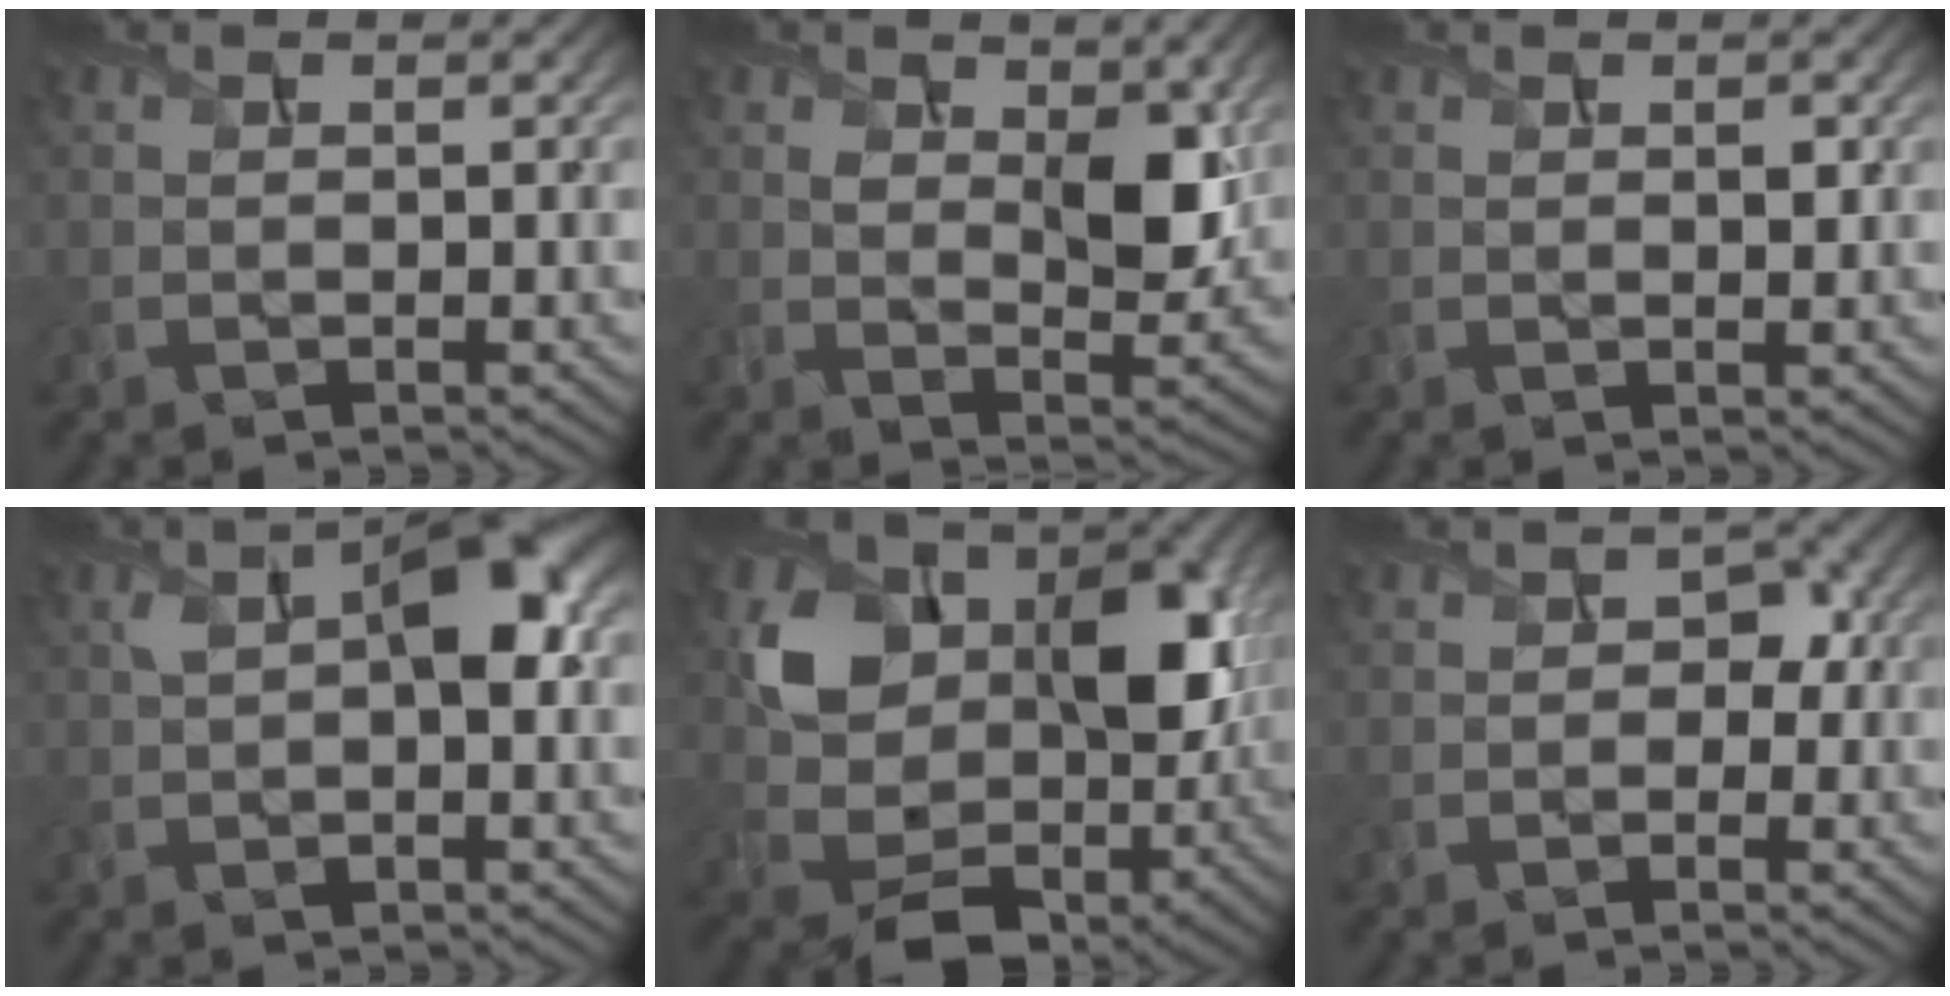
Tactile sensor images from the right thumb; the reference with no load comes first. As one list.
[{"total": 7.2, "force": [2.3, 4.2, 5.4], "torque": [-0.097, -0.016, 0.043]}, {"total": 1.3, "force": [0.6, 0.7, 0.8], "torque": [-0.016, -0.004, 0.014]}, {"total": 7.5, "force": [0.9, 3.7, 6.4], "torque": [-0.118, 0.006, 0.015]}, {"total": 13.3, "force": [1.1, 10.0, 8.8], "torque": [-0.147, -0.015, 0.025]}, {"total": 2.6, "force": [0.0, 2.3, 1.3], "torque": [-0.004, 0.008, -0.011]}]